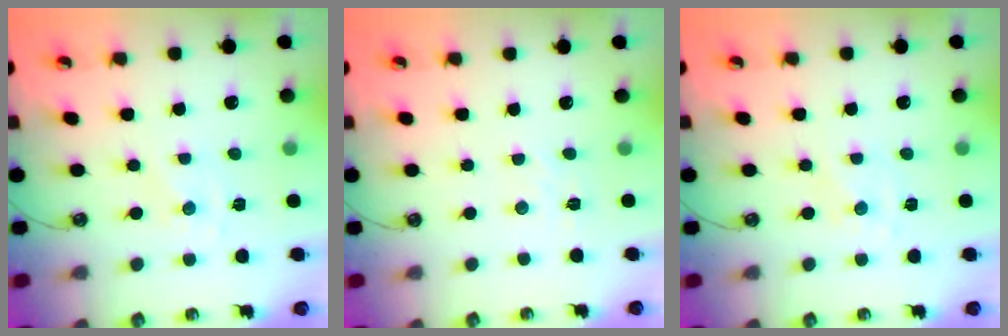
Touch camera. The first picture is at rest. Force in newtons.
{"total": 2.5, "press": 2.5, "slide": 0.4}
{"total": 0.0}